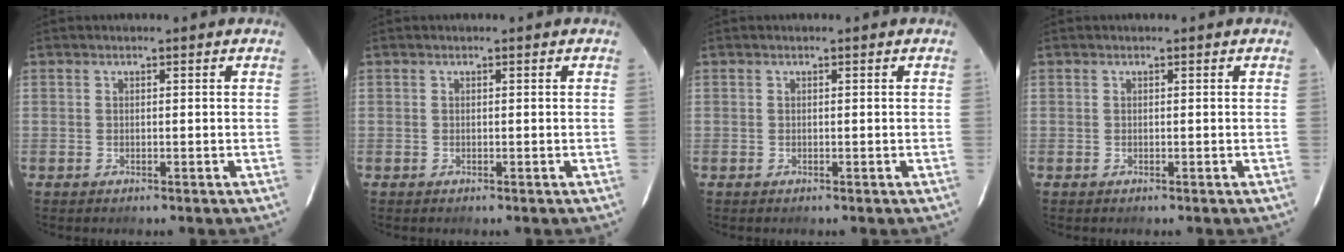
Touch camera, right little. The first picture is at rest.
{"total": 0.0}
{"total": 0.0}
{"total": 0.0}